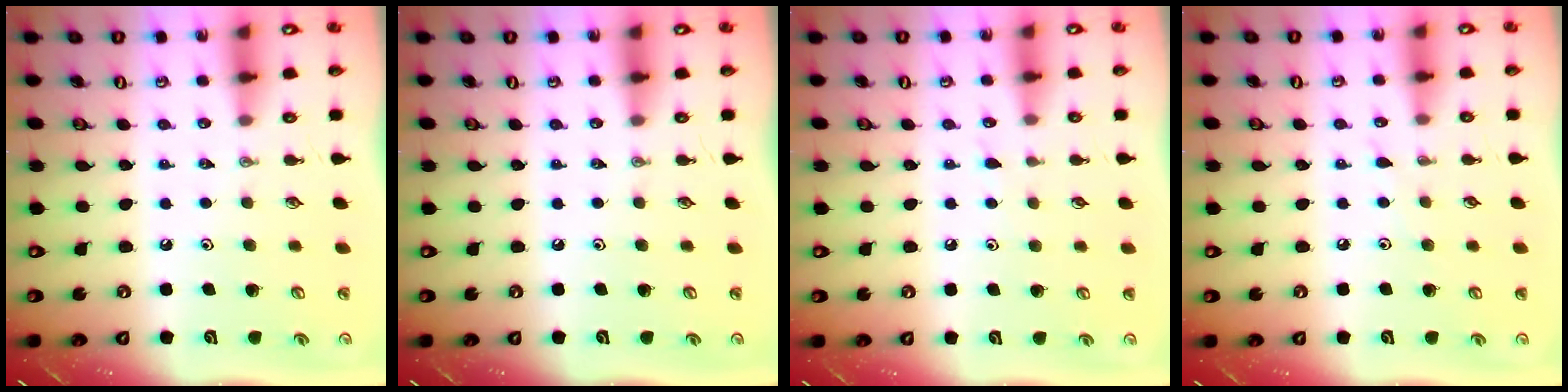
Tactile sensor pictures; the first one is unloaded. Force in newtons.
{"total": 0.0}
{"total": 3.8, "press": 3.8, "slide": 0.4}
{"total": 2.5, "press": 2.5, "slide": 0.4}